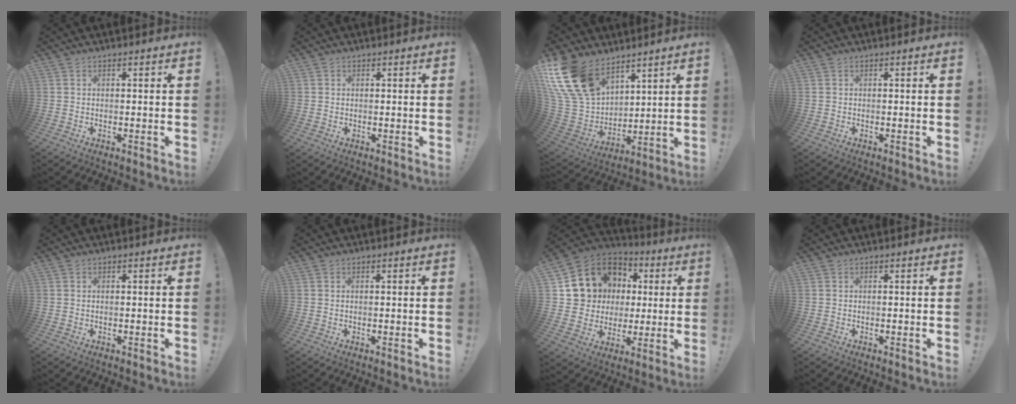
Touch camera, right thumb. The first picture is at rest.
{"total": 1.7, "force": [0.6, 1.5, 0.0], "torque": [0.007, -0.006, 0.009]}
{"total": 21.4, "force": [12.6, 13.2, 11.1], "torque": [-0.238, -0.070, 0.249]}
{"total": 0.0}
{"total": 0.0}
{"total": 0.0}
{"total": 13.4, "force": [4.8, 11.8, 4.3], "torque": [-0.071, -0.027, 0.116]}
{"total": 0.0}